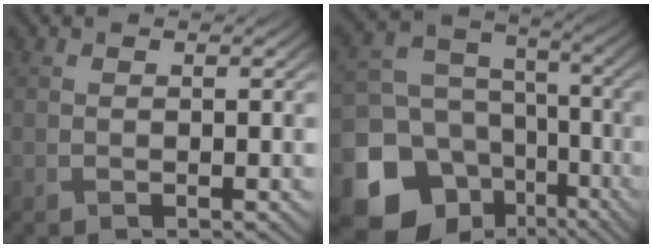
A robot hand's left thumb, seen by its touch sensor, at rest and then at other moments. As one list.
[{"total": 16.1, "force": [-7.6, 12.7, 6.2], "torque": [-0.194, -0.035, -0.125]}]